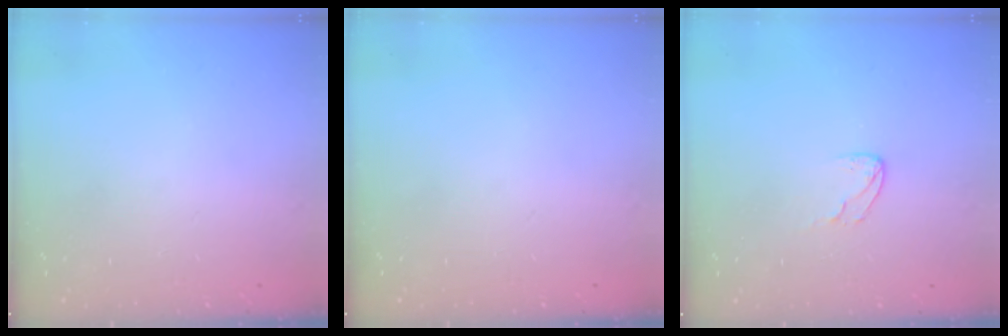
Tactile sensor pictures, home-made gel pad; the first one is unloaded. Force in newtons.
{"total": 0.0}
{"total": 3.9, "press": 3.9, "slide": 0.2}